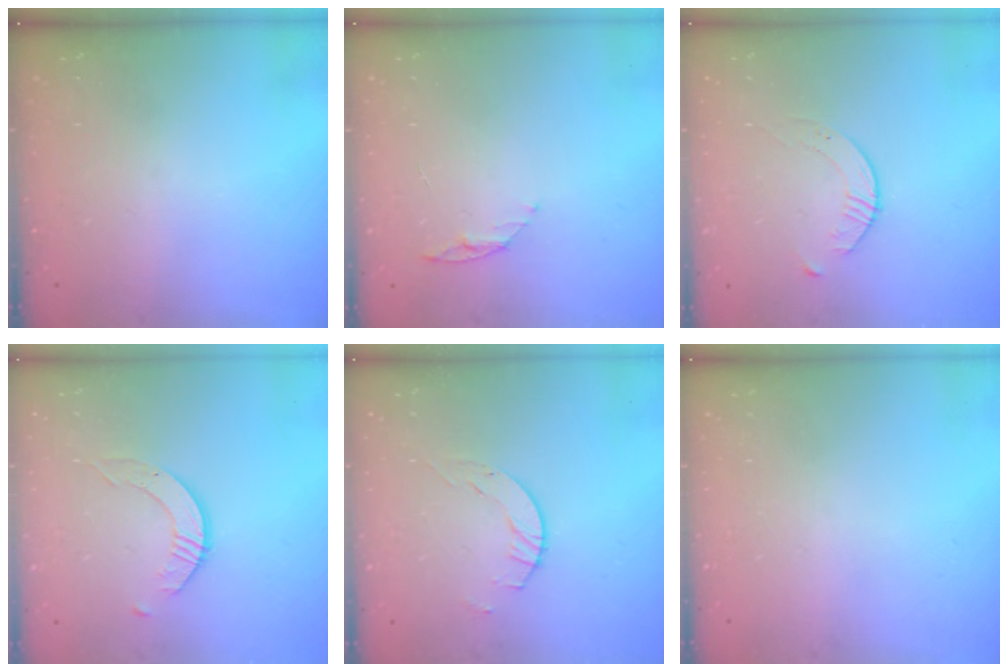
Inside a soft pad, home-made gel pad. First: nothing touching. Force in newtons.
{"total": 4.5, "press": 4.4, "slide": 0.5}
{"total": 3.9, "press": 3.9, "slide": 0.4}
{"total": 3.0, "press": 3.0, "slide": 0.2}
{"total": 4.1, "press": 4.1, "slide": 0.2}
{"total": 0.0}